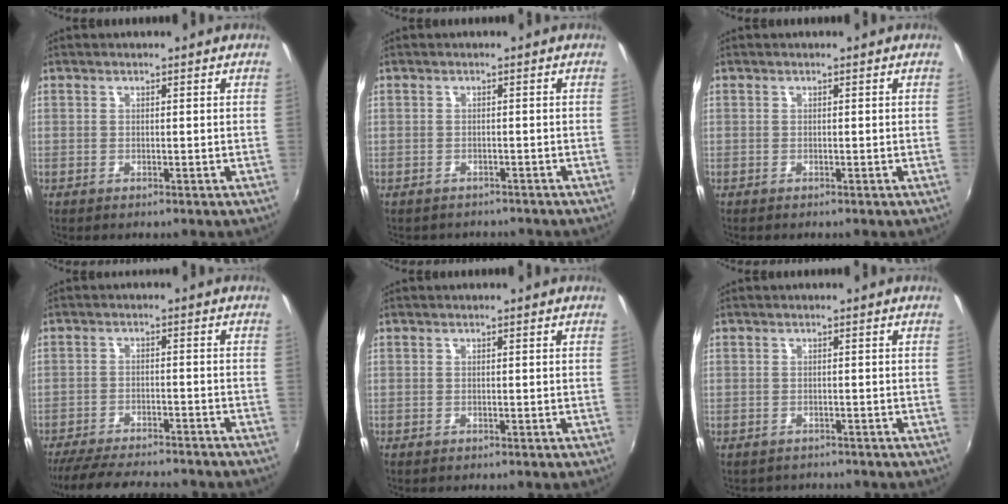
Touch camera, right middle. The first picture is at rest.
{"total": 2.5, "force": [-1.8, 1.7, 0.0], "torque": [-0.005, 0.004, -0.024]}
{"total": 0.0}
{"total": 17.5, "force": [-15.3, 3.4, 7.9], "torque": [-0.156, -0.030, -0.223]}
{"total": 0.6, "force": [-0.5, 0.4, 0.1], "torque": [-0.005, -0.004, -0.011]}
{"total": 2.3, "force": [-1.9, 1.2, 0.1], "torque": [-0.009, -0.006, -0.028]}